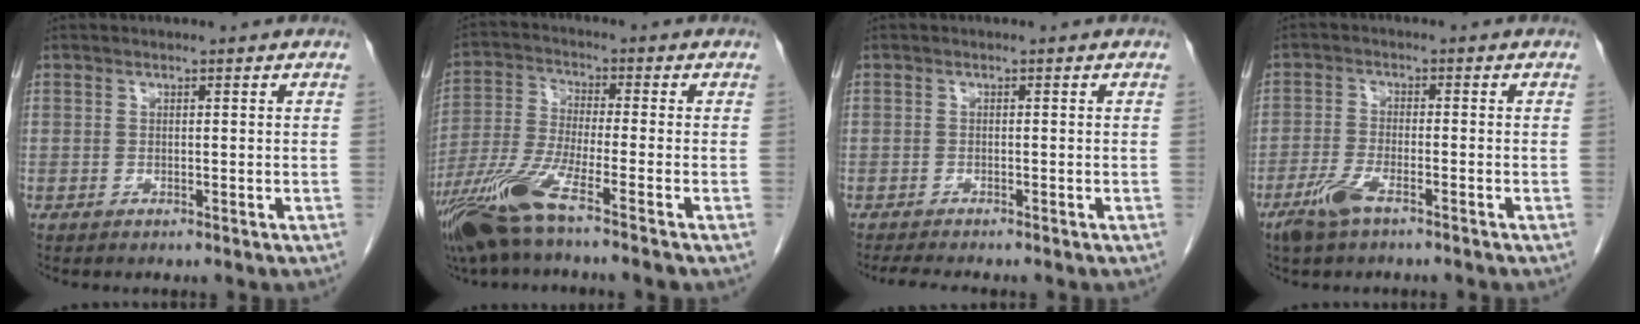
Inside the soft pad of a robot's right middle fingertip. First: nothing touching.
{"total": 10.5, "force": [-6.8, -0.6, 7.9], "torque": [-0.173, -0.031, -0.136]}
{"total": 3.0, "force": [-2.6, 0.1, 1.5], "torque": [-0.024, -0.008, -0.042]}
{"total": 4.8, "force": [-3.3, 0.9, 3.4], "torque": [-0.083, -0.007, -0.064]}